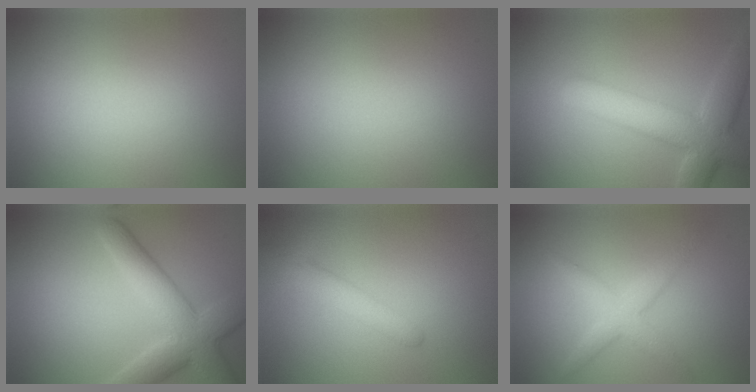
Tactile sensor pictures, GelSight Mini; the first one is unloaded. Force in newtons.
{"total": 0.0}
{"total": 7.4, "press": 7.4, "slide": 0.8}
{"total": 6.9, "press": 6.9, "slide": 0.5}
{"total": 2.8, "press": 2.7, "slide": 0.2}
{"total": 2.9, "press": 2.9, "slide": 0.1}